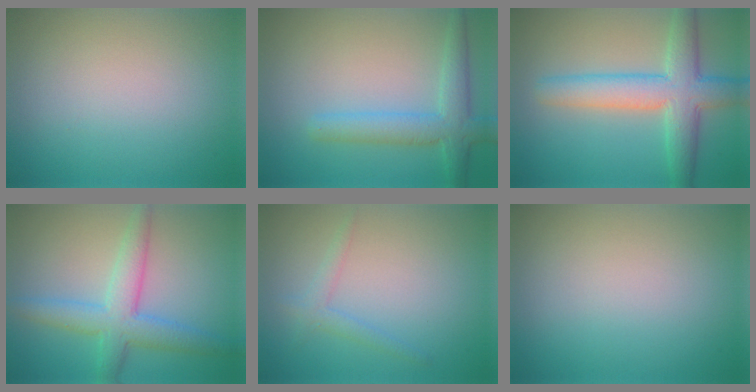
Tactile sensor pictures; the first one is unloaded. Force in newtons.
{"total": 4.1, "press": 4.1, "slide": 0.3}
{"total": 6.6, "press": 6.6, "slide": 0.3}
{"total": 4.9, "press": 4.9, "slide": 0.1}
{"total": 1.5, "press": 1.5, "slide": 0.0}
{"total": 0.0}